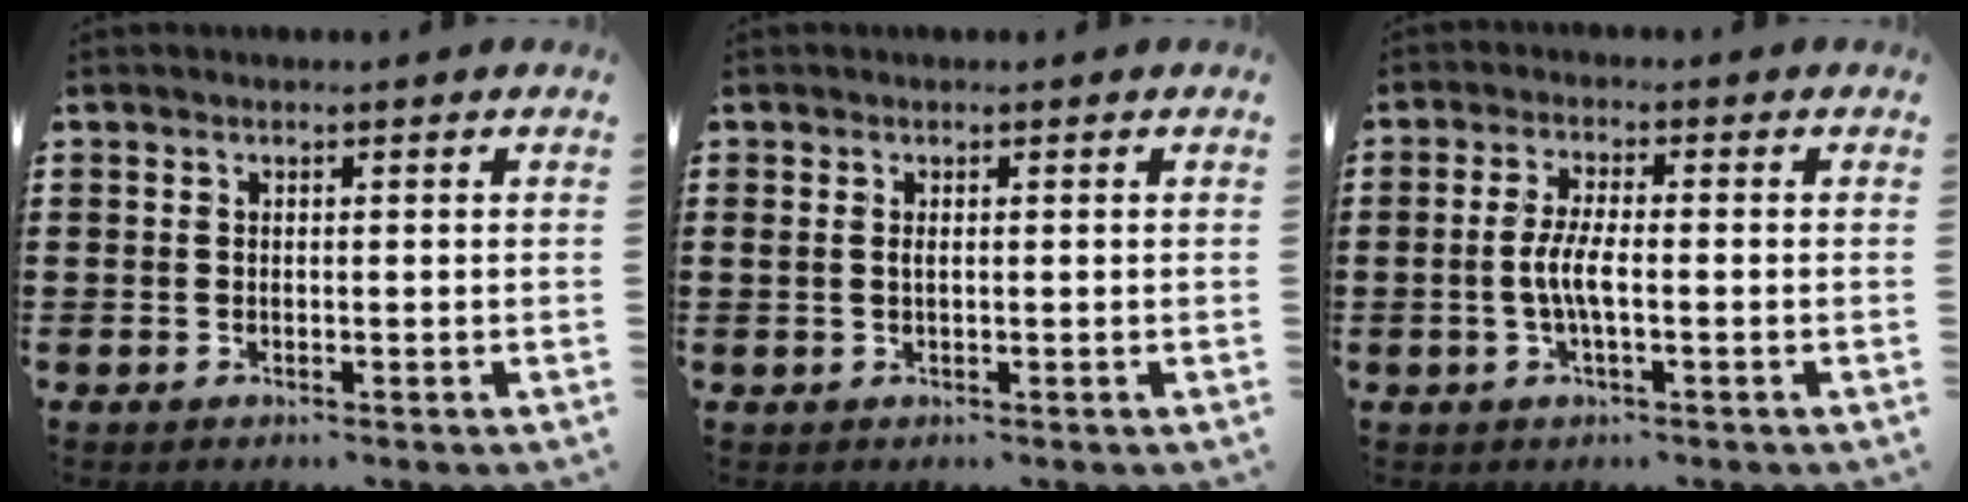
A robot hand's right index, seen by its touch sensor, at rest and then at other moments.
{"total": 0.8, "force": [0.1, 0.3, 0.8], "torque": [-0.017, 0.001, 0.002]}
{"total": 4.4, "force": [-1.0, 0.9, 4.2], "torque": [-0.095, -0.006, -0.027]}